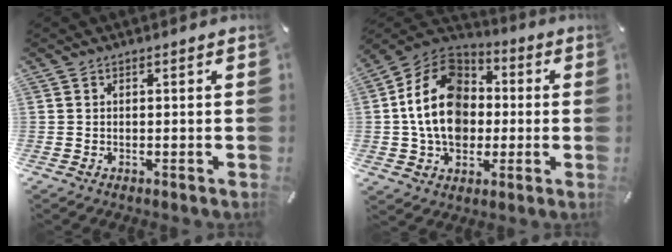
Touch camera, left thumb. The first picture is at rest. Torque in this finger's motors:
{"motor_torque": [1.63, 1.50, 0.98, -0.51, 0.75]}